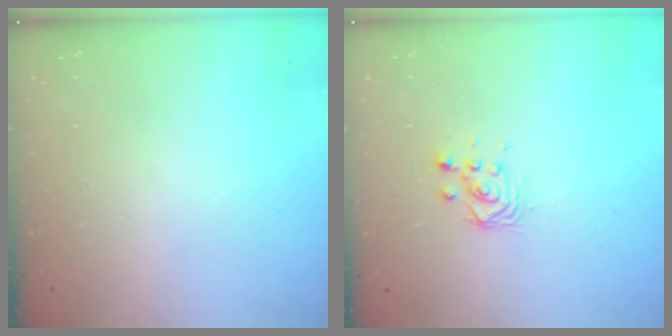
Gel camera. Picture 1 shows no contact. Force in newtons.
{"total": 3.0, "press": 3.0, "slide": 0.1}